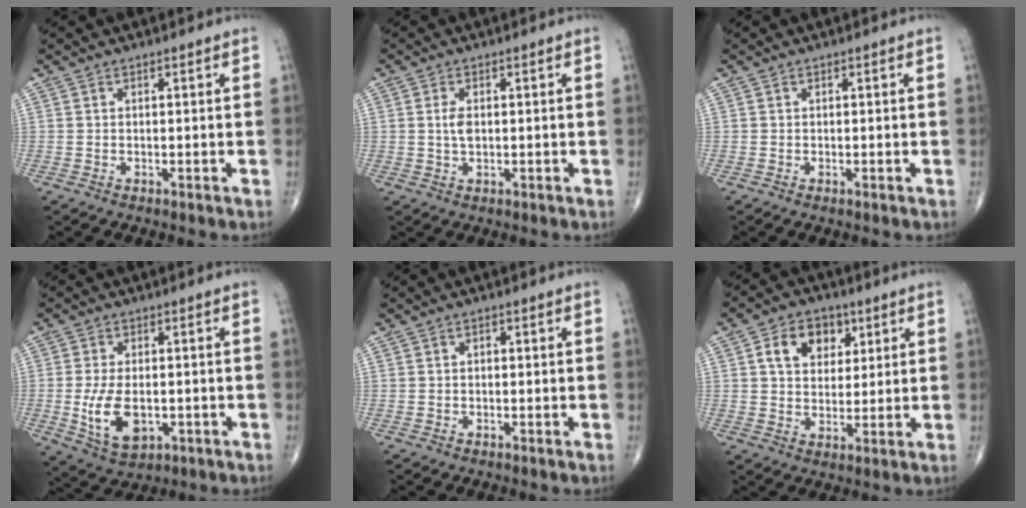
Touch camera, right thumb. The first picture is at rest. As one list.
[{"total": 2.8, "force": [0.3, 1.4, 2.3], "torque": [-0.047, -0.001, 0.004]}, {"total": 0.0}, {"total": 9.3, "force": [-1.8, 5.4, 7.4], "torque": [-0.131, -0.005, -0.018]}, {"total": 0.7, "force": [0.0, 0.5, 0.5], "torque": [-0.002, 0.003, -0.003]}, {"total": 9.2, "force": [3.4, 6.7, 5.4], "torque": [-0.054, -0.005, 0.055]}]